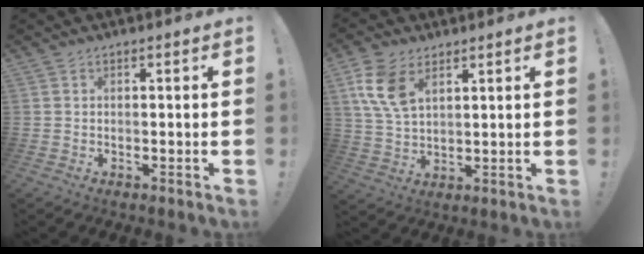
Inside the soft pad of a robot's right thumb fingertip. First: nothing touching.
{"total": 10.3, "force": [5.1, 5.9, 6.7], "torque": [-0.134, -0.014, 0.097]}